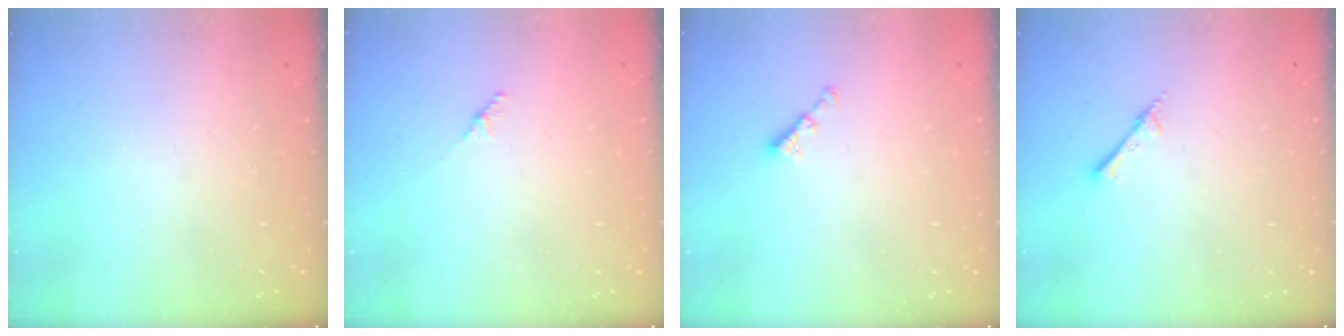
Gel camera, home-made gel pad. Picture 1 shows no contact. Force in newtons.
{"total": 2.9, "press": 2.8, "slide": 0.8}
{"total": 2.5, "press": 2.5, "slide": 0.4}
{"total": 3.6, "press": 3.6, "slide": 0.4}